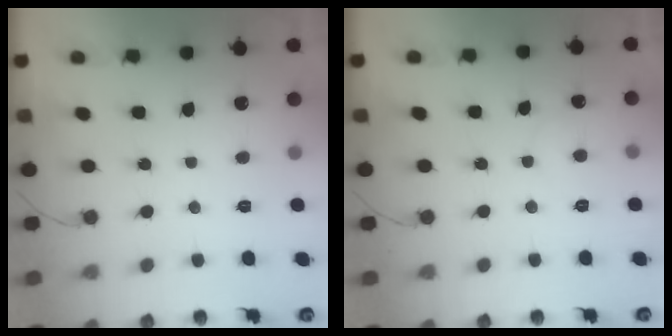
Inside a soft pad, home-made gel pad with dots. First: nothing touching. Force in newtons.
{"total": 6.1, "press": 6.1, "slide": 0.5}